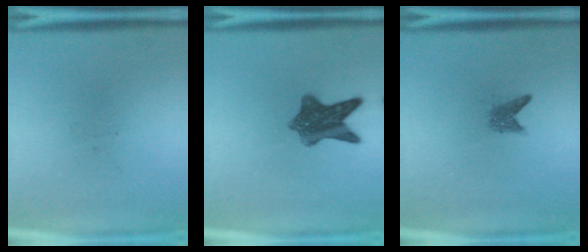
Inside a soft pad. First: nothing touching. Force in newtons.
{"total": 8.0}
{"total": 1.7}